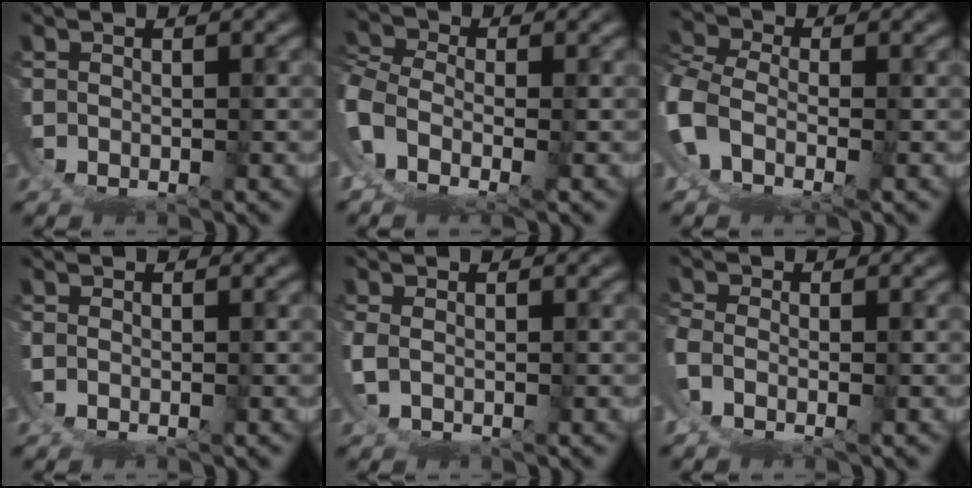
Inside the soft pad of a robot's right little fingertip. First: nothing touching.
{"total": 3.3, "force": [-0.6, 2.2, 2.4], "torque": [-0.085, -0.024, -0.003]}
{"total": 4.5, "force": [-1.1, 3.6, 2.6], "torque": [-0.094, -0.025, -0.012]}
{"total": 0.5, "force": [-0.1, 0.4, 0.3], "torque": [-0.007, -0.004, -0.001]}
{"total": 0.8, "force": [0.8, 0.0, 0.2], "torque": [-0.019, -0.003, 0.015]}
{"total": 2.2, "force": [-0.9, 1.2, 1.5], "torque": [-0.052, -0.017, -0.007]}